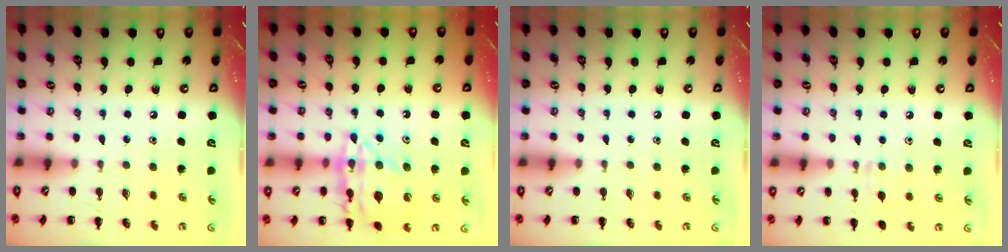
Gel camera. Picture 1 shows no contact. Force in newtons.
{"total": 16.2, "press": 16.0, "slide": 2.3}
{"total": 0.0}
{"total": 6.9, "press": 6.3, "slide": 2.7}